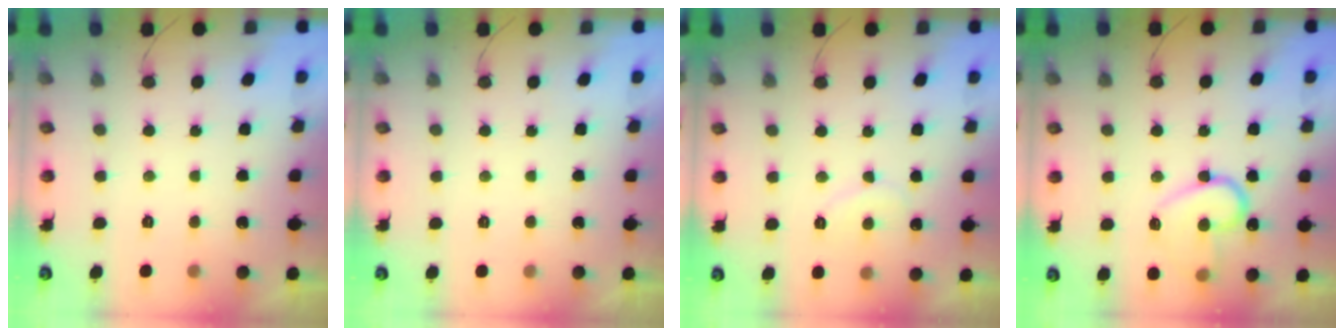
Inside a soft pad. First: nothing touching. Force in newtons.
{"total": 1.8, "press": 1.8, "slide": 0.1}
{"total": 7.3, "press": 7.3, "slide": 0.5}
{"total": 14.5, "press": 14.4, "slide": 1.6}